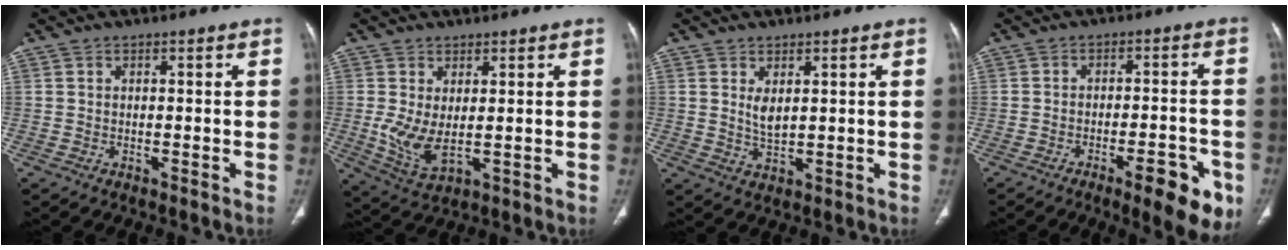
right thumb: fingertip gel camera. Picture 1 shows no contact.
{"total": 6.3, "force": [0.5, 2.8, 5.6], "torque": [-0.117, -0.017, 0.020]}
{"total": 3.3, "force": [1.2, 1.4, 2.6], "torque": [-0.046, -0.016, 0.030]}
{"total": 10.8, "force": [-5.3, 3.1, 8.9], "torque": [-0.102, 0.018, -0.065]}